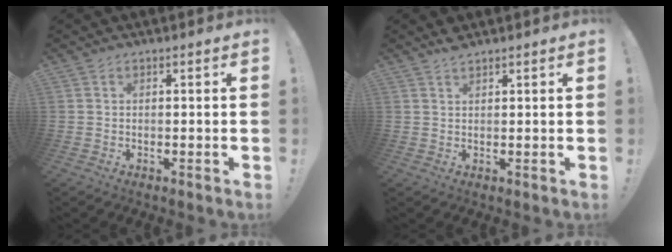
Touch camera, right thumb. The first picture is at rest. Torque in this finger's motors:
{"motor_torque": [-0.08, 0.28, 0.20, 0.01, -0.01]}